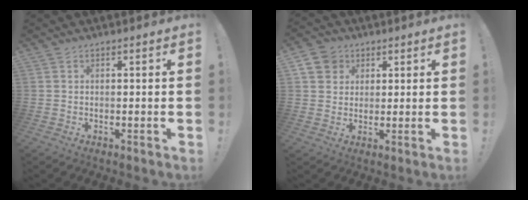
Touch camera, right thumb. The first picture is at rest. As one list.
[{"total": 6.9, "force": [3.2, 5.7, 2.1], "torque": [-0.037, -0.010, 0.065]}]